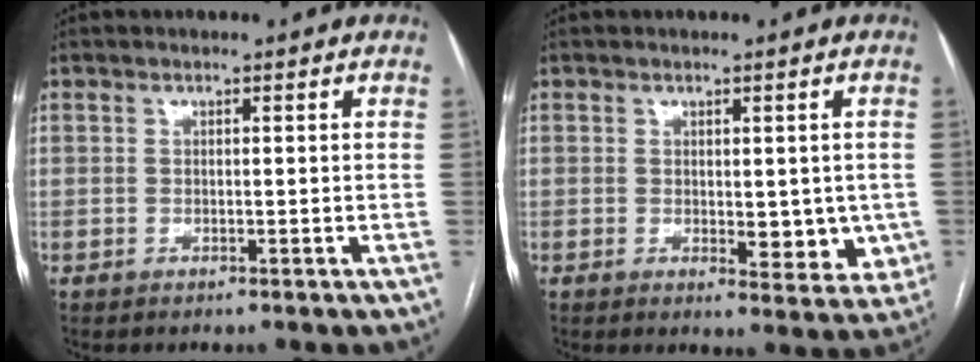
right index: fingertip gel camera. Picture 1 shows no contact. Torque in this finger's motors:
{"motor_torque": [0.13, 0.32, 0.18, 0.07]}